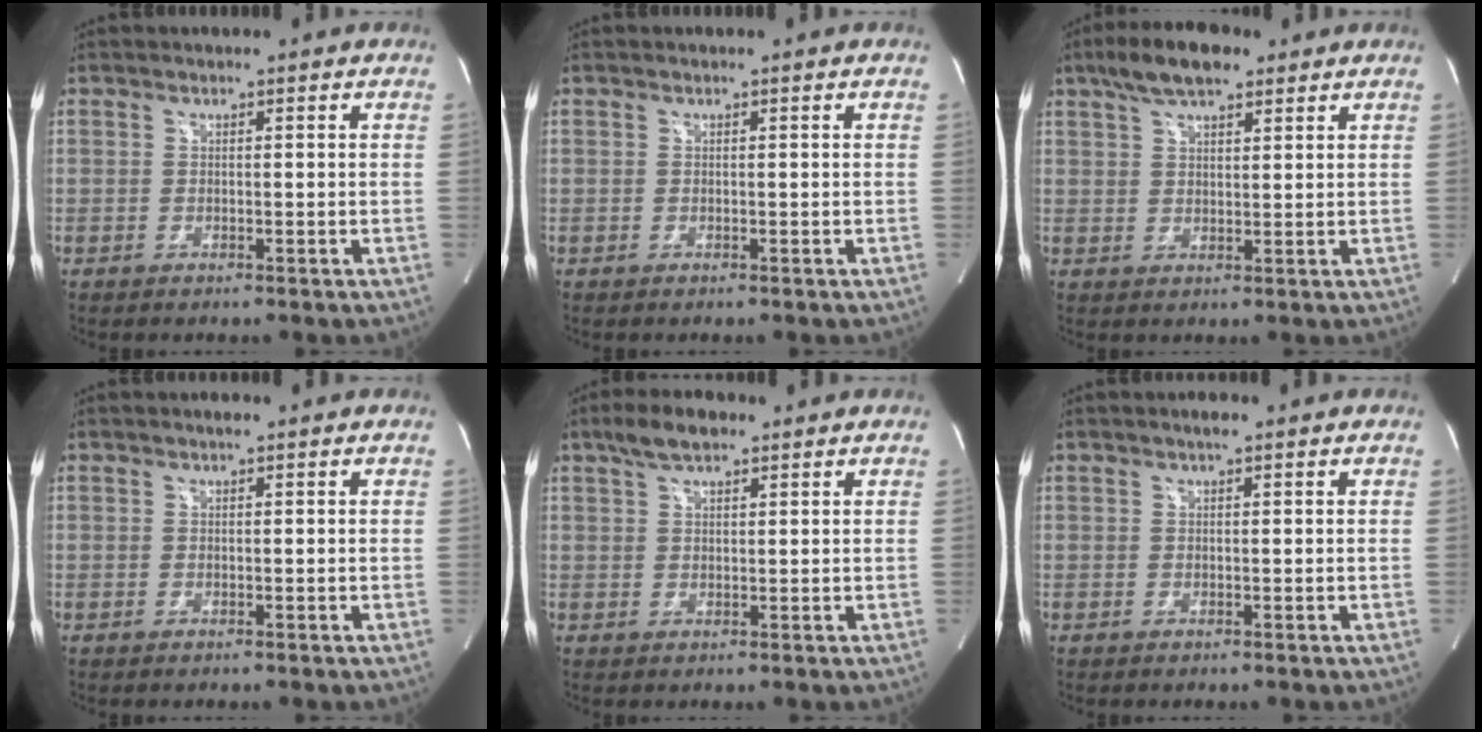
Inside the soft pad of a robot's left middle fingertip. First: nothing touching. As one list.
[{"total": 0.0}, {"total": 8.0, "force": [5.5, 2.8, 5.0], "torque": [-0.098, 0.018, 0.097]}, {"total": 0.7, "force": [0.6, 0.0, 0.5], "torque": [-0.014, 0.001, 0.010]}, {"total": 5.0, "force": [3.5, 1.8, 3.1], "torque": [-0.067, 0.015, 0.064]}, {"total": 1.3, "force": [0.9, 0.1, 0.9], "torque": [-0.022, 0.003, 0.016]}]